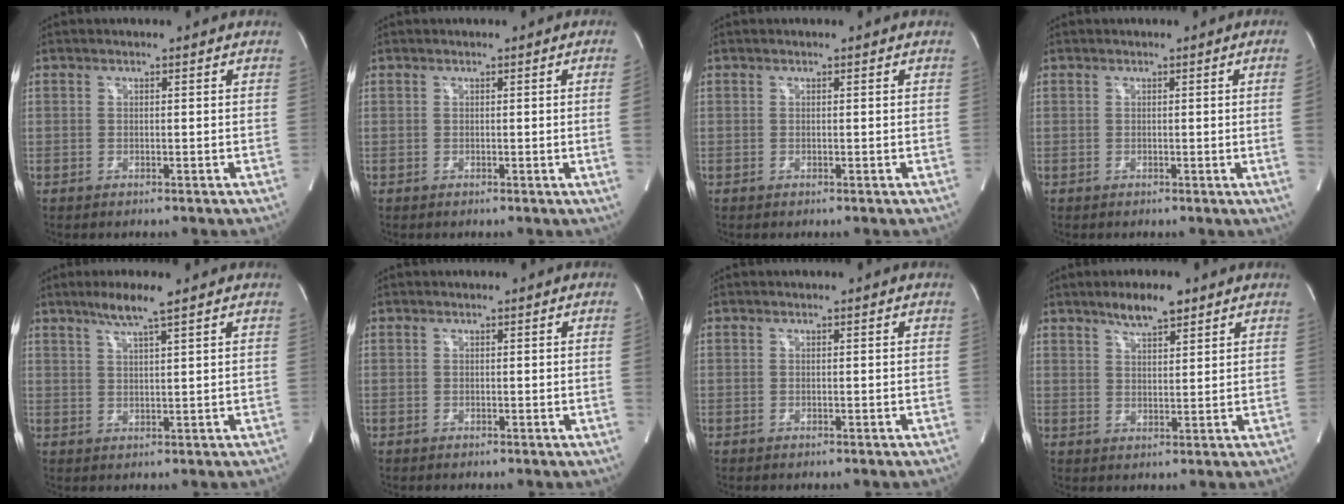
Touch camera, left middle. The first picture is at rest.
{"total": 0.7, "force": [-0.1, -0.4, 0.6], "torque": [-0.013, 0.001, 0.000]}
{"total": 0.0}
{"total": 2.8, "force": [-0.1, -1.4, 2.5], "torque": [-0.032, -0.004, 0.001]}
{"total": 4.8, "force": [3.4, -0.3, 3.4], "torque": [-0.072, 0.002, 0.066]}
{"total": 0.0}
{"total": 0.0}
{"total": 5.4, "force": [4.0, 1.3, 3.4], "torque": [-0.064, 0.004, 0.069]}